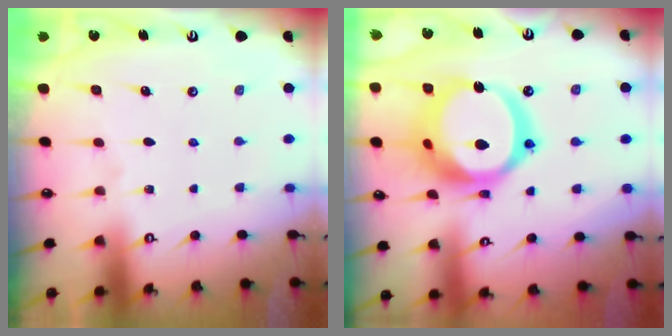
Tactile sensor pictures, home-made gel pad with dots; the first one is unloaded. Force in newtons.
{"total": 23.3, "press": 23.2, "slide": 2.7}